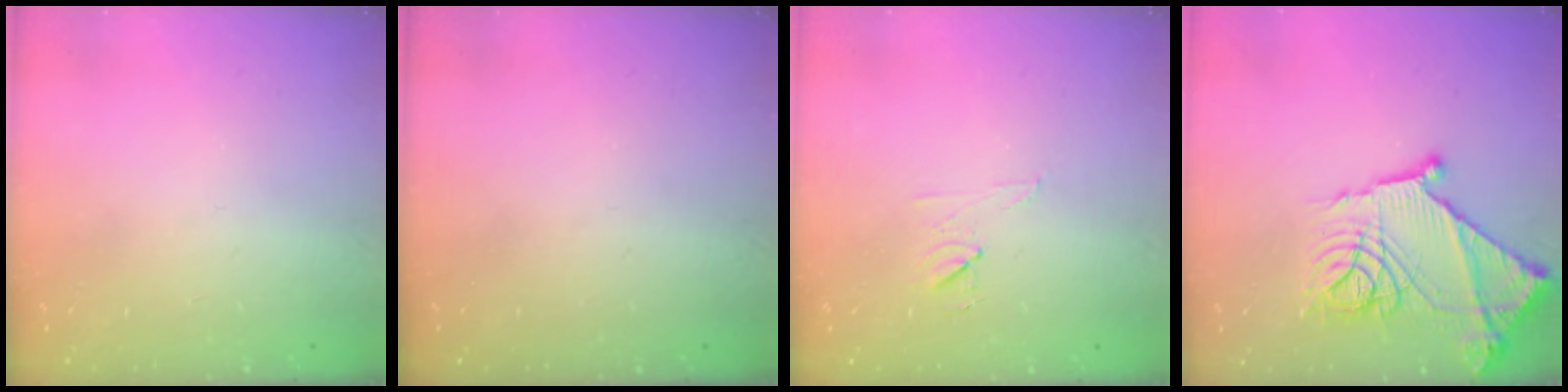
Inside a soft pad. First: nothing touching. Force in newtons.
{"total": 0.0}
{"total": 5.9, "press": 5.9, "slide": 0.9}
{"total": 21.3, "press": 21.2, "slide": 1.6}